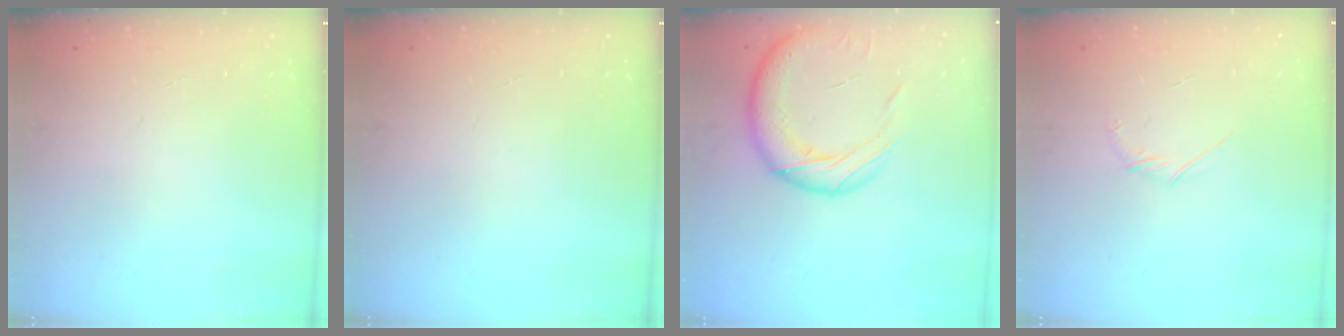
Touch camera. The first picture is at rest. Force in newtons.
{"total": 0.0}
{"total": 17.5, "press": 17.1, "slide": 3.9}
{"total": 4.3, "press": 4.1, "slide": 1.1}